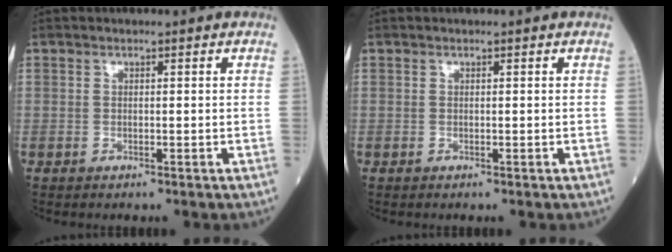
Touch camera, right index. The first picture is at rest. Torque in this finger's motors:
{"motor_torque": [0.00, 0.00, 0.00, 0.00]}